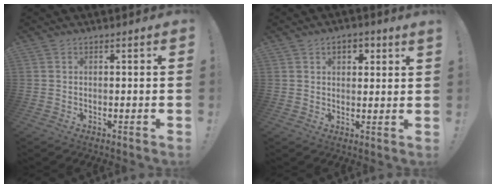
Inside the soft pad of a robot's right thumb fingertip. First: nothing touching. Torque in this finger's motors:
{"motor_torque": [-0.02, 0.06, 0.00, 0.00, 0.00]}